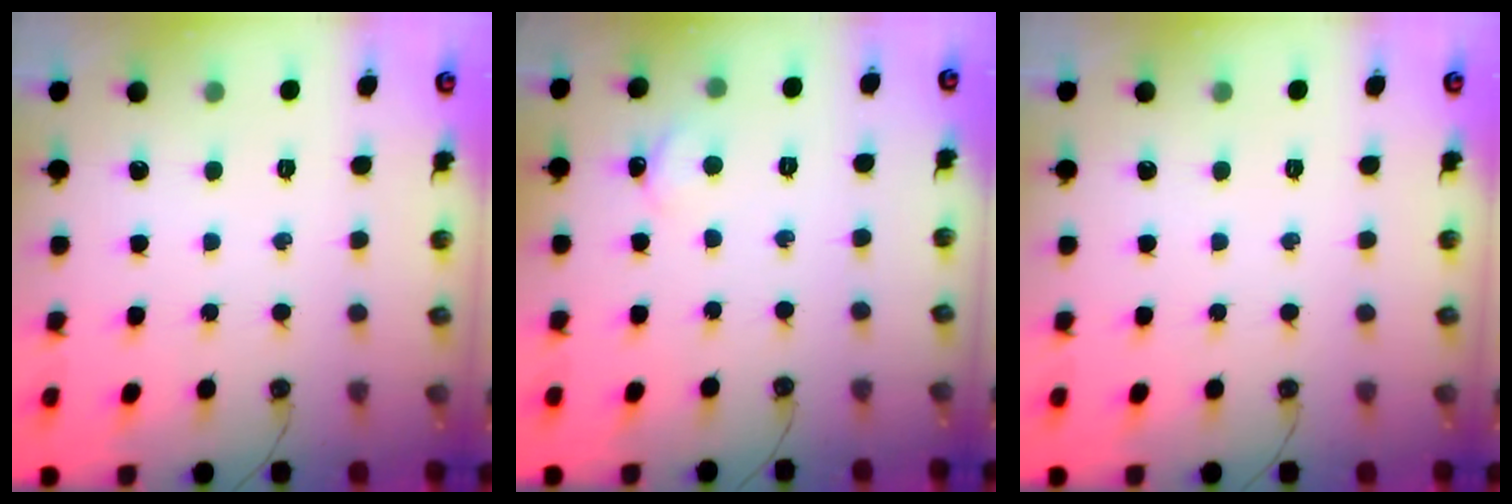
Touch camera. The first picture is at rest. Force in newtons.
{"total": 2.4, "press": 2.4, "slide": 0.3}
{"total": 0.0}